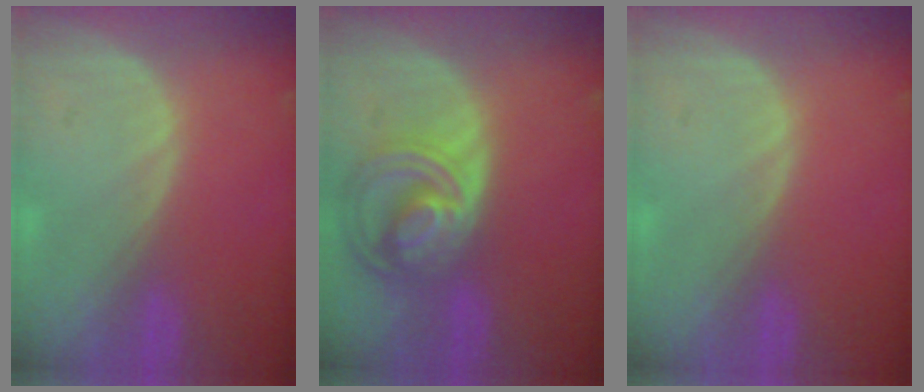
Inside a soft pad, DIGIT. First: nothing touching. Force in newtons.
{"total": 8.7, "press": 7.5, "slide": 4.4}
{"total": 0.0}